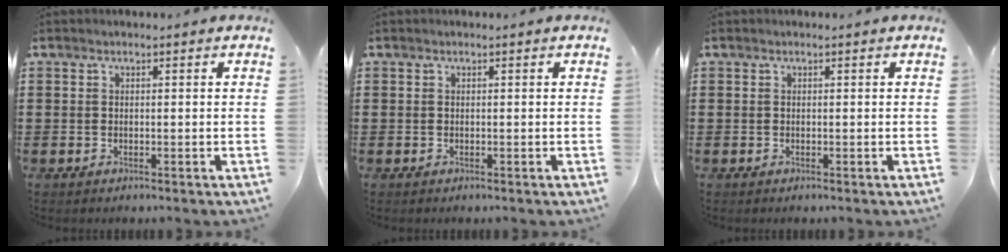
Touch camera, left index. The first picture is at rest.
{"total": 0.0}
{"total": 0.0}